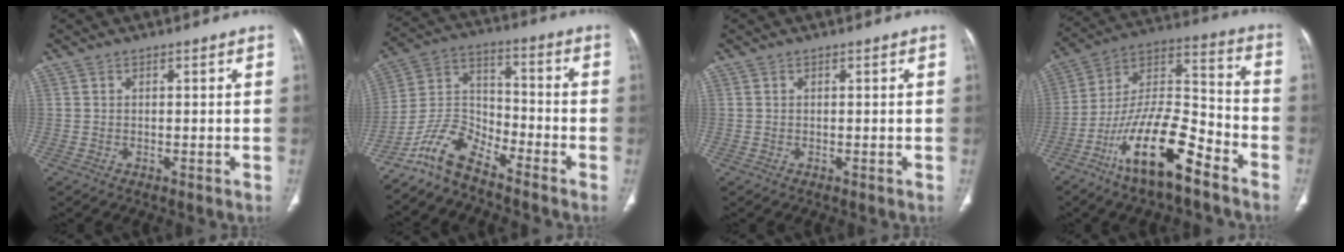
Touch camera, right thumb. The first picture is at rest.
{"total": 8.9, "force": [-7.8, 2.7, 3.5], "torque": [-0.067, 0.077, -0.159]}
{"total": 0.0}
{"total": 18.6, "force": [-11.1, 6.0, 13.7], "torque": [-0.242, 0.078, -0.201]}